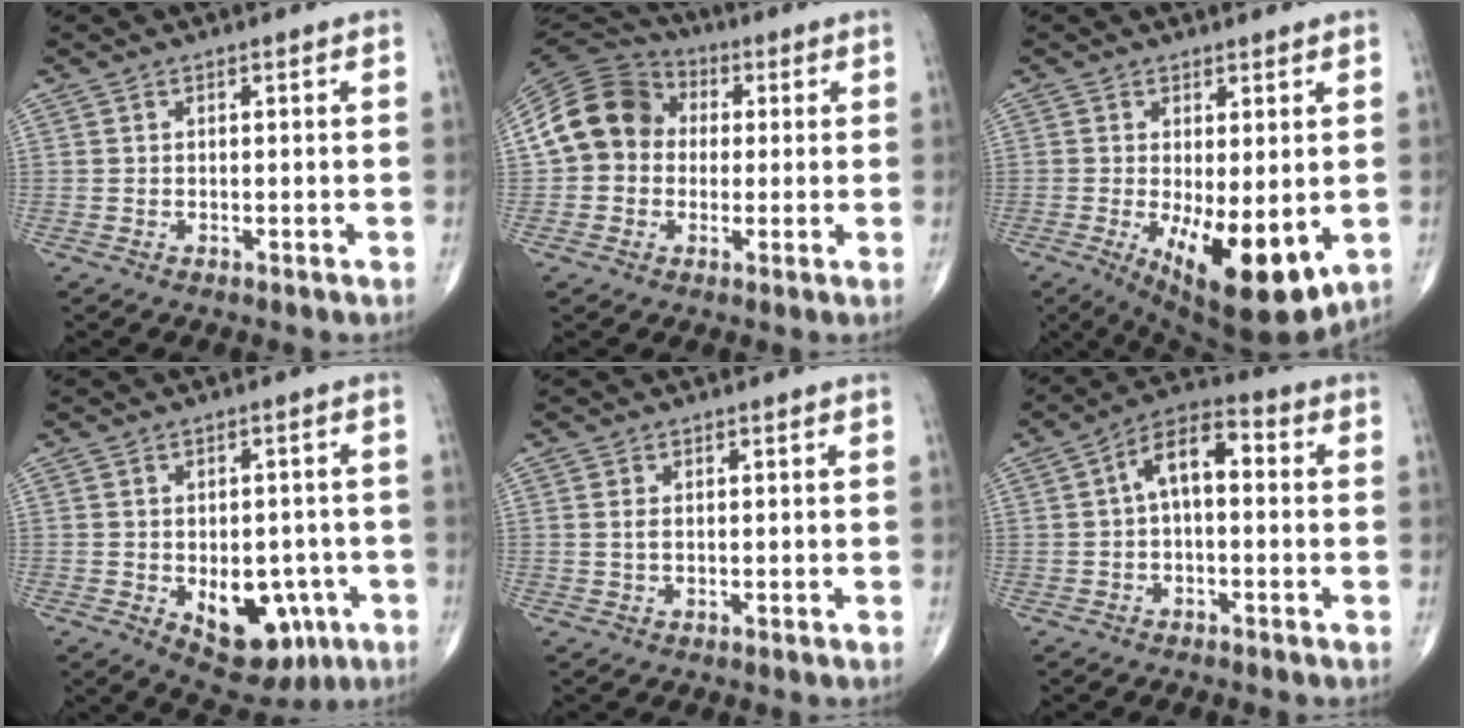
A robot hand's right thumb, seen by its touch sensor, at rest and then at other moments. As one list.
[{"total": 13.3, "force": [1.1, 11.3, 6.8], "torque": [-0.114, 0.032, 0.009]}, {"total": 13.8, "force": [-3.1, 5.4, 12.4], "torque": [-0.182, -0.030, -0.029]}, {"total": 12.2, "force": [-4.0, 7.5, 8.8], "torque": [-0.084, 0.014, -0.040]}, {"total": 0.9, "force": [0.2, 0.4, 0.8], "torque": [-0.017, 0.000, 0.006]}, {"total": 8.3, "force": [0.4, 4.3, 7.1], "torque": [-0.111, 0.034, -0.006]}]